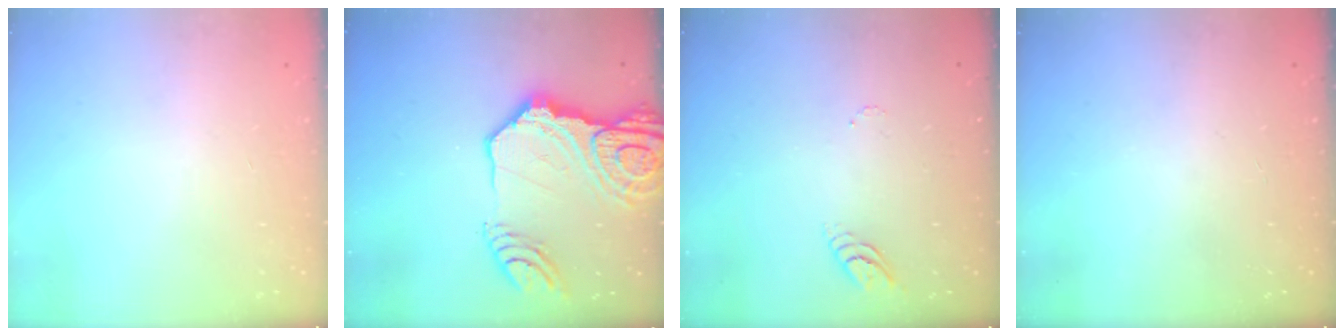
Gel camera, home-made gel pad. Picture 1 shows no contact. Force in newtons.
{"total": 24.2, "press": 24.0, "slide": 2.6}
{"total": 3.6, "press": 3.6, "slide": 0.3}
{"total": 0.0}